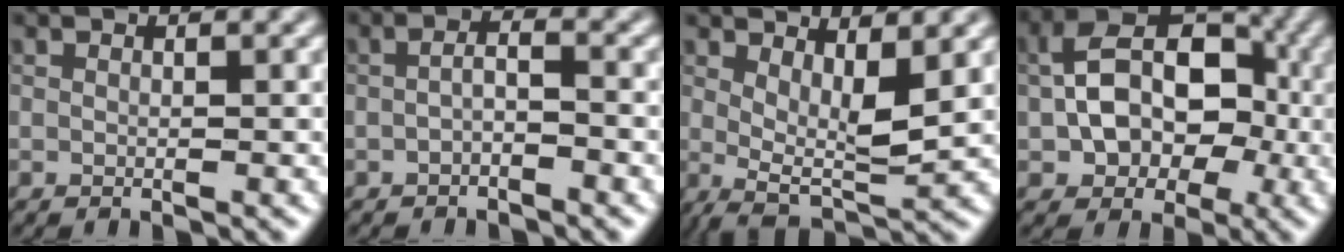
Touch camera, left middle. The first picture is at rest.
{"total": 1.5, "force": [-0.9, 0.5, 1.2], "torque": [-0.026, 0.008, -0.022]}
{"total": 4.1, "force": [1.6, 1.2, 3.6], "torque": [-0.063, -0.011, 0.031]}
{"total": 9.7, "force": [-0.7, 7.0, 6.7], "torque": [-0.089, 0.011, -0.019]}